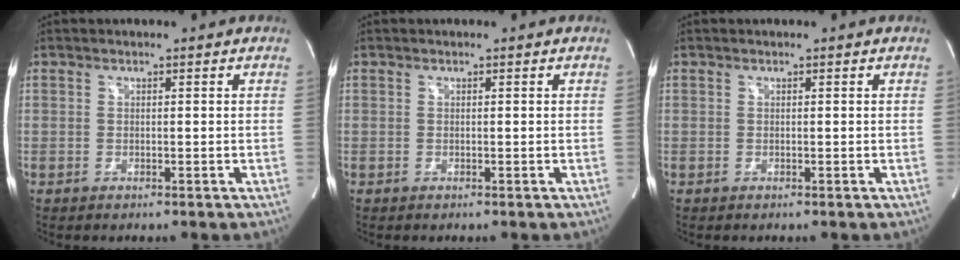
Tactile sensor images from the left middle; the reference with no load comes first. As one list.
[{"total": 0.0}, {"total": 0.0}]